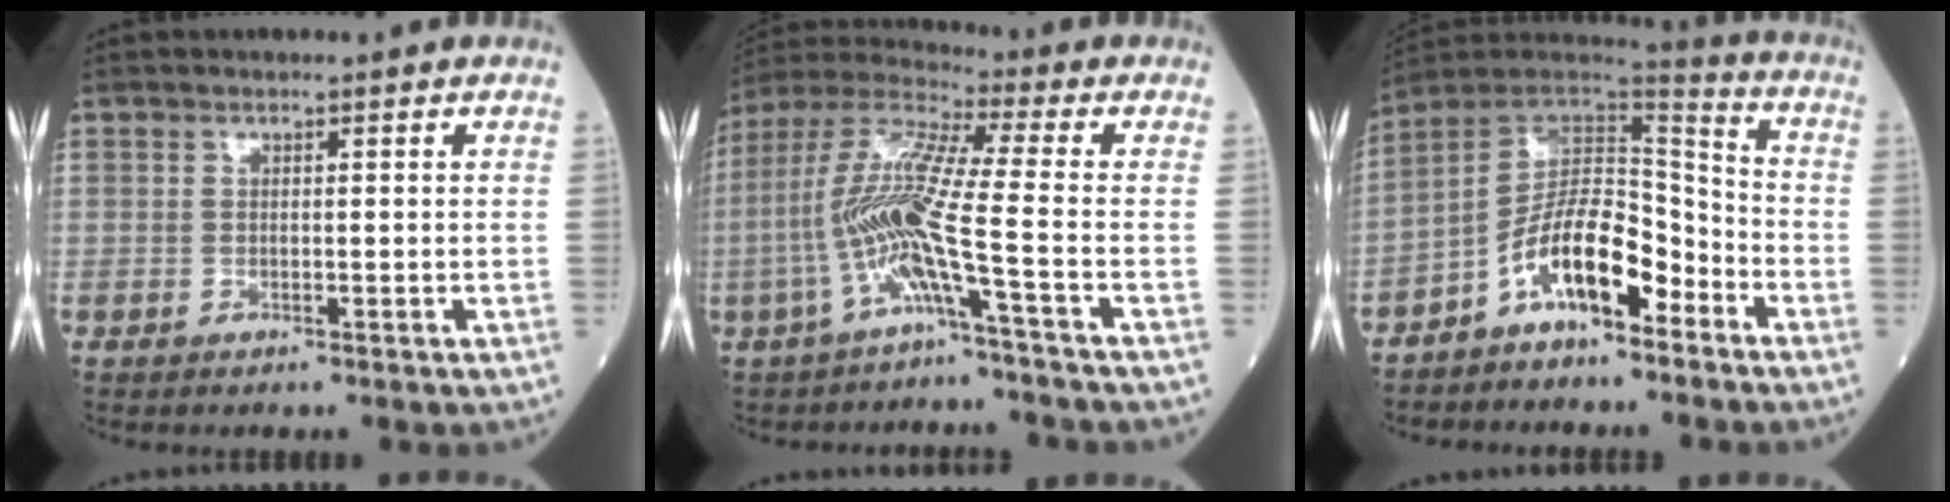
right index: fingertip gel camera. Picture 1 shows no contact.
{"total": 11.8, "force": [-3.7, -1.1, 11.2], "torque": [-0.243, 0.009, -0.082]}
{"total": 11.8, "force": [-6.4, 4.5, 8.8], "torque": [-0.159, 0.031, -0.116]}